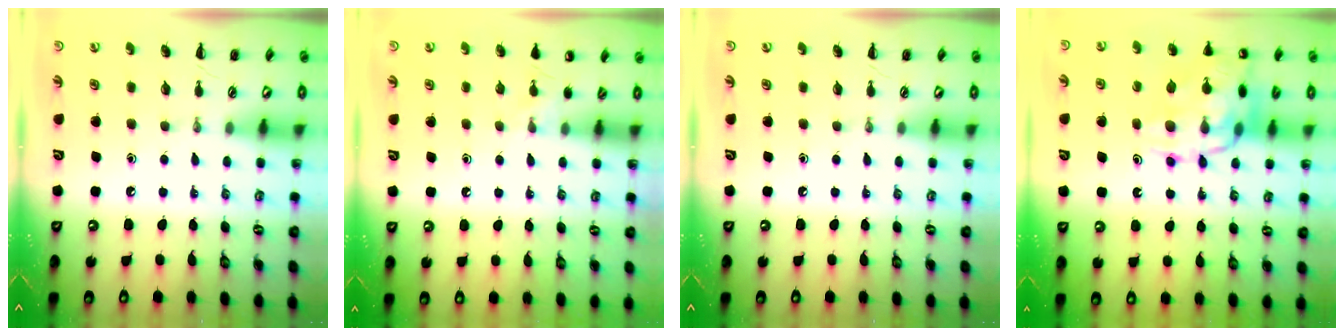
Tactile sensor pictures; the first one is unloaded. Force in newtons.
{"total": 3.7, "press": 3.6, "slide": 1.1}
{"total": 0.0}
{"total": 17.4, "press": 17.2, "slide": 2.9}